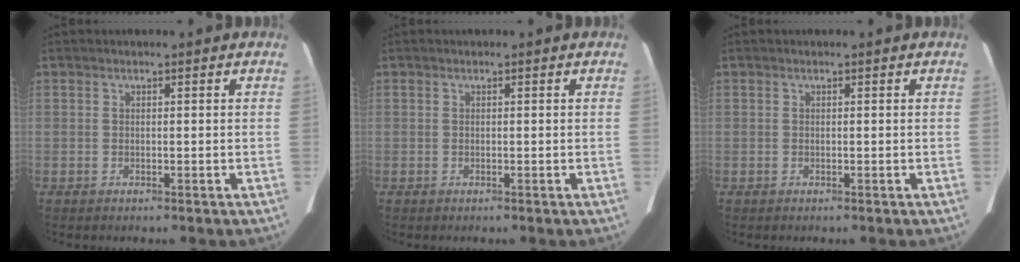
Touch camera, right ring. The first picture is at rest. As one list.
[{"total": 0.0}, {"total": 0.0}]